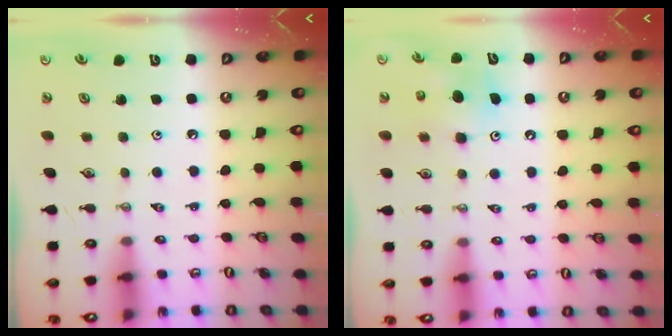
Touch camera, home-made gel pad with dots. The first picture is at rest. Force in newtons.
{"total": 7.7, "press": 7.6, "slide": 1.0}